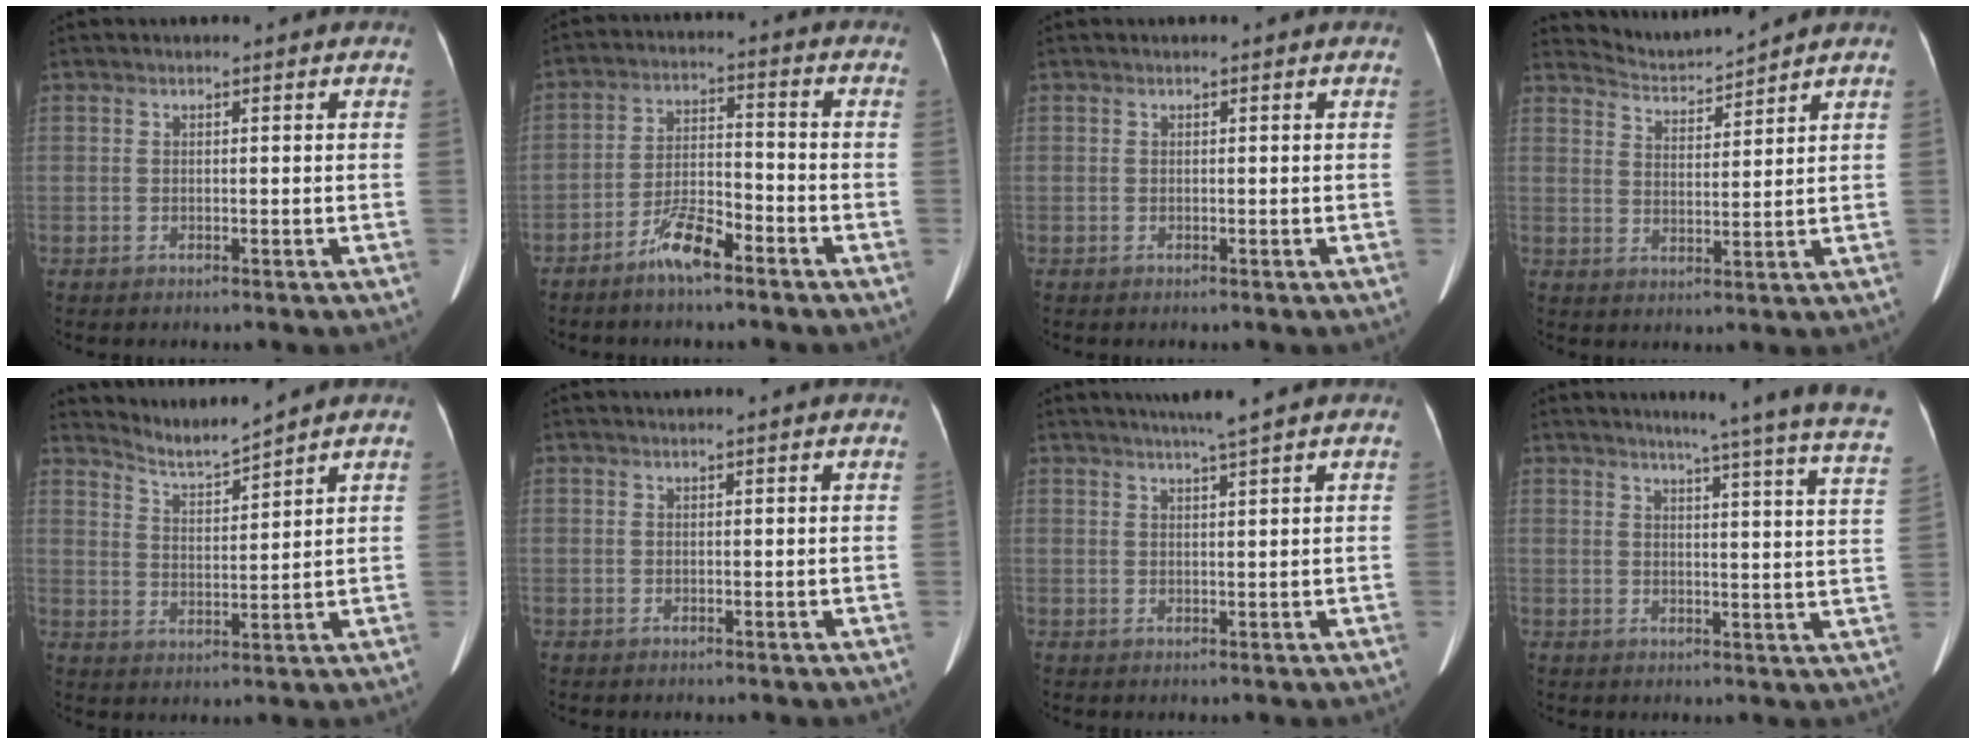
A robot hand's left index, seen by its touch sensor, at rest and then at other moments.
{"total": 6.6, "force": [-4.8, 1.3, 4.4], "torque": [-0.090, 0.001, -0.090]}
{"total": 0.0}
{"total": 4.9, "force": [4.8, -1.0, -0.7], "torque": [0.001, -0.003, 0.097]}
{"total": 5.0, "force": [4.8, -1.5, 0.0], "torque": [-0.011, -0.014, 0.099]}
{"total": 1.5, "force": [1.4, -0.3, 0.7], "torque": [-0.011, 0.022, 0.024]}
{"total": 4.0, "force": [3.1, -1.1, 2.2], "torque": [-0.034, 0.004, 0.053]}
{"total": 19.2, "force": [16.7, -1.4, 9.5], "torque": [-0.123, -0.067, 0.183]}